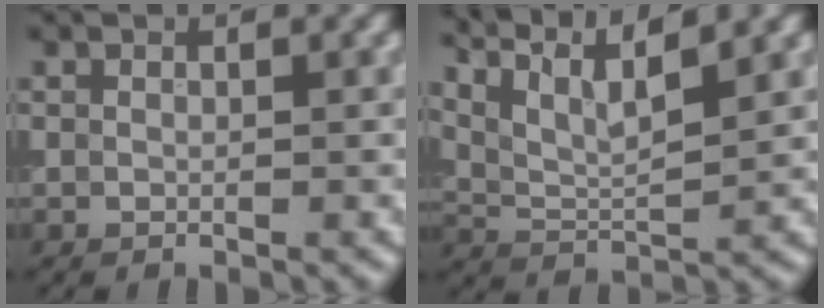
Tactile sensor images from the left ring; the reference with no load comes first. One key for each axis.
{"total": 8.1, "fx": 6.1, "fy": 2.1, "fz": 4.9, "tx": -0.093, "ty": 0.023, "tz": 0.083}